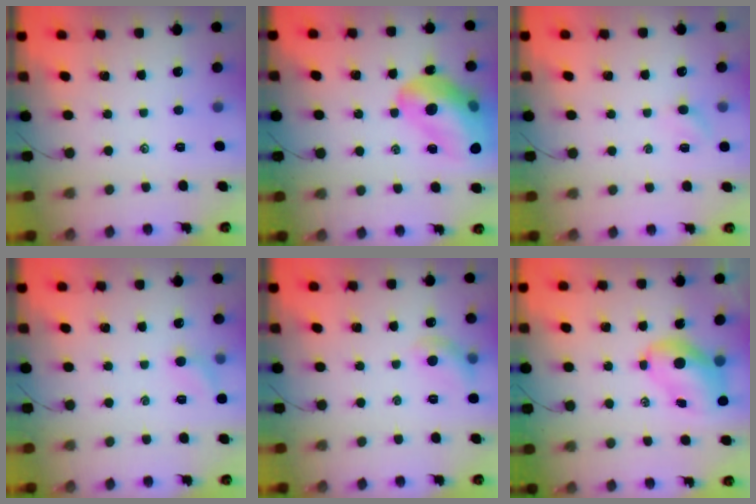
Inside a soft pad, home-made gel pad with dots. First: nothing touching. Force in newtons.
{"total": 21.7, "press": 21.3, "slide": 4.2}
{"total": 3.1, "press": 2.9, "slide": 0.9}
{"total": 5.3, "press": 5.1, "slide": 1.7}
{"total": 6.8, "press": 6.7, "slide": 1.2}
{"total": 7.2, "press": 7.1, "slide": 1.2}